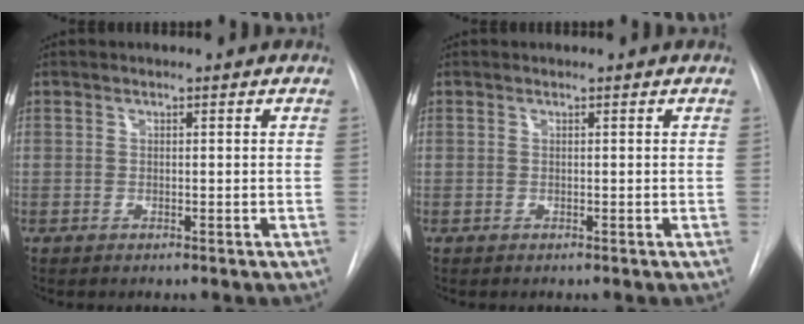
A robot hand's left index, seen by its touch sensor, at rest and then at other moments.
{"total": 0.0}